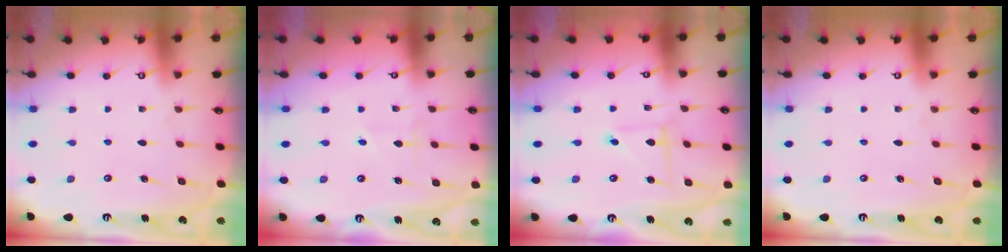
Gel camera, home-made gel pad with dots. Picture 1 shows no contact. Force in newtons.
{"total": 2.2, "press": 2.2, "slide": 0.3}
{"total": 2.4, "press": 2.4, "slide": 0.2}
{"total": 0.0}